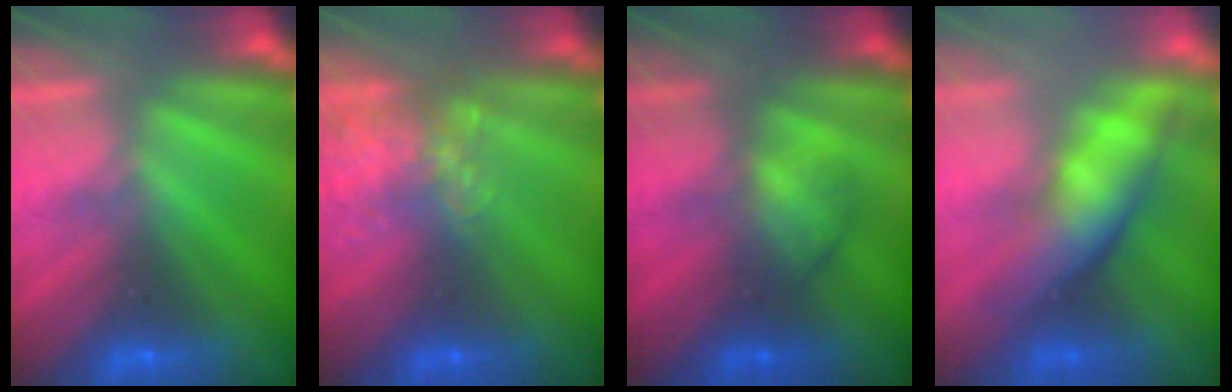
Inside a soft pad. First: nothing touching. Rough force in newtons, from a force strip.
{"total": 7.1}
{"total": 2.0}
{"total": 4.6}